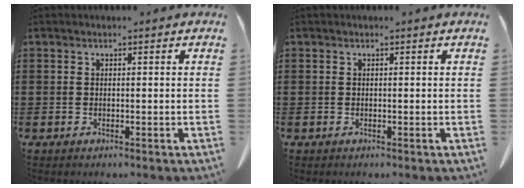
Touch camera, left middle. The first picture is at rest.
{"total": 0.0}